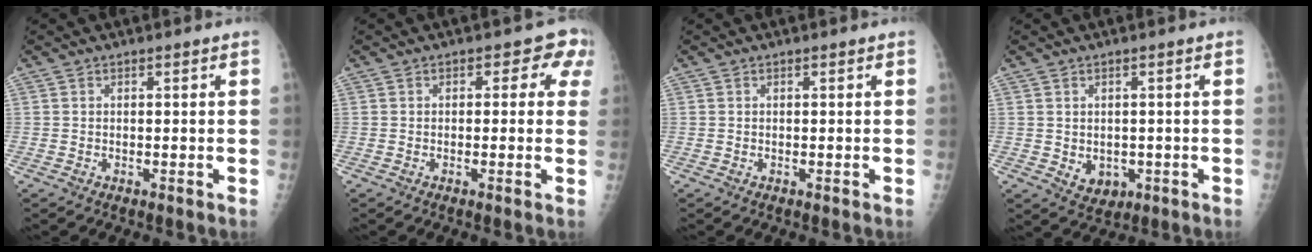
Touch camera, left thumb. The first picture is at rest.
{"total": 5.7, "force": [1.3, 3.7, 4.2], "torque": [0.002, 0.013, -0.001]}
{"total": 0.0}
{"total": 4.5, "force": [-0.7, 3.6, 2.6], "torque": [-0.022, -0.002, 0.004]}